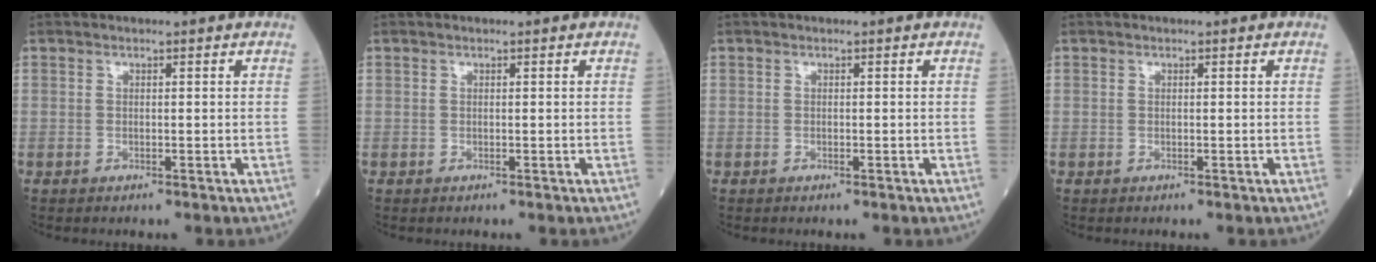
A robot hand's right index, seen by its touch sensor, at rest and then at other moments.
{"total": 0.0}
{"total": 0.0}
{"total": 0.0}